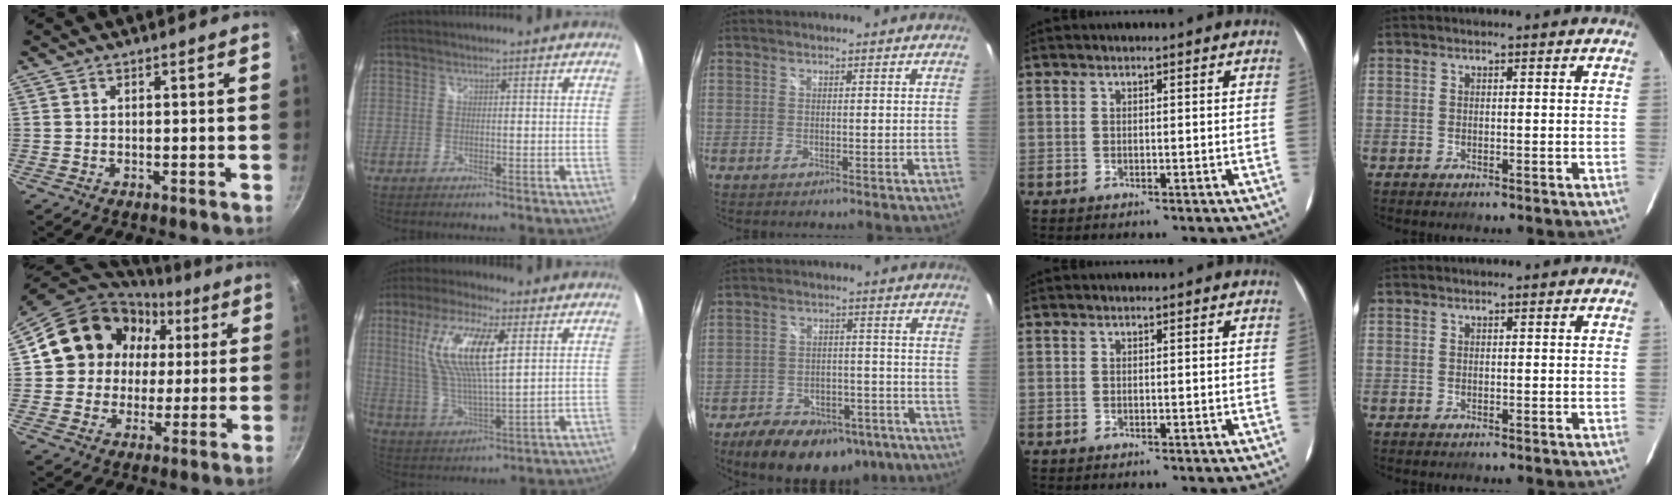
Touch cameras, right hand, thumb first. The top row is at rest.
{"thumb": {"total": 17.7, "force": [4.9, 15.6, 6.8], "torque": [-0.101, 0.025, 0.079]}, "index": {"total": 14.8, "force": [4.8, 4.0, 13.4], "torque": [-0.259, 0.003, 0.098]}, "middle": {"total": 18.5, "force": [-12.8, 9.8, 9.0], "torque": [-0.182, 0.002, -0.166]}}